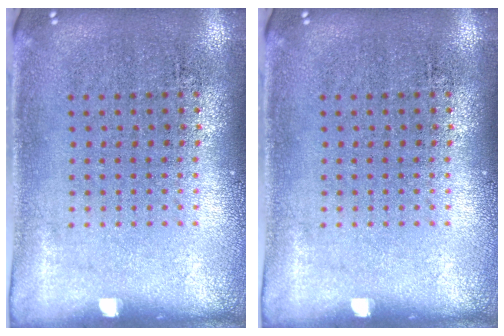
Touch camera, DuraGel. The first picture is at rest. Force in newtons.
{"total": 0.0}